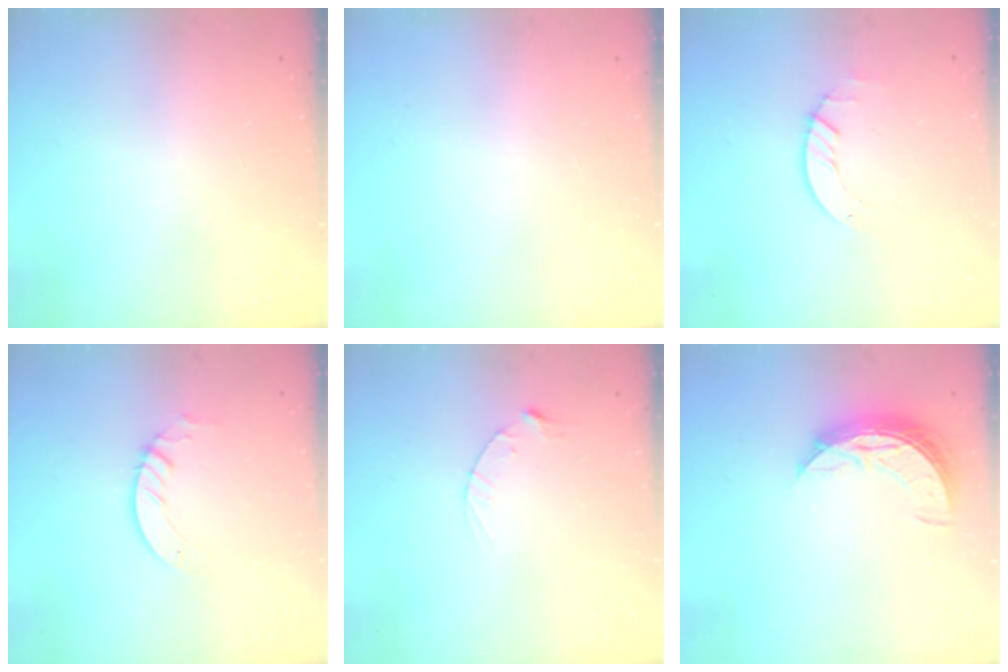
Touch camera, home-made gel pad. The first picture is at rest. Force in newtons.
{"total": 0.0}
{"total": 2.0, "press": 2.0, "slide": 0.2}
{"total": 3.6, "press": 3.6, "slide": 0.3}
{"total": 2.8, "press": 2.8, "slide": 0.4}
{"total": 8.4, "press": 8.4, "slide": 0.4}